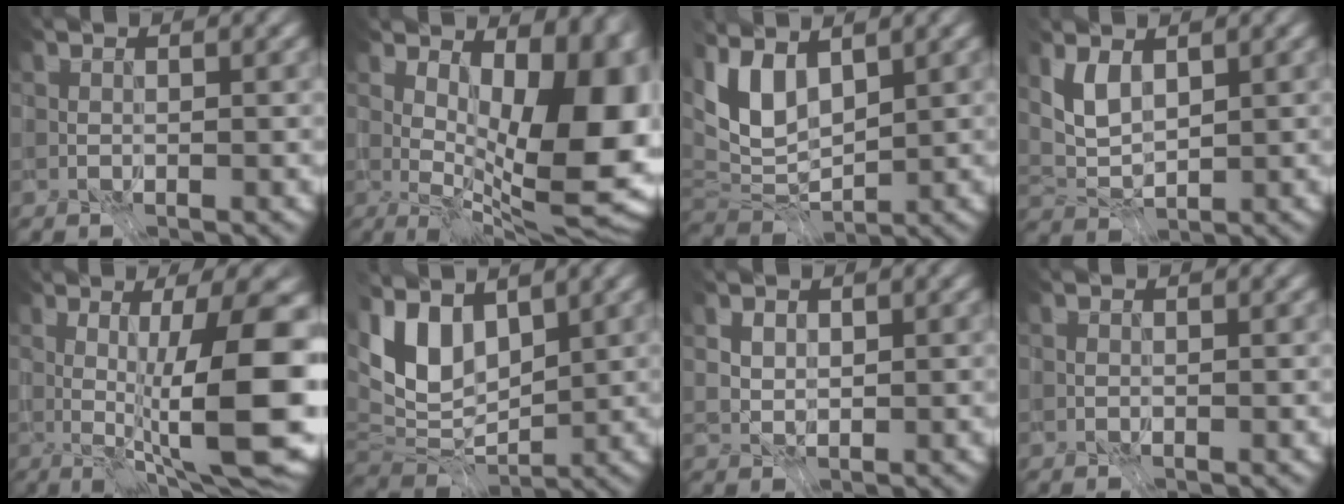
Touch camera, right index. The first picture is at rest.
{"total": 12.2, "force": [1.7, 4.7, 11.1], "torque": [-0.130, -0.013, 0.052]}
{"total": 2.9, "force": [1.4, 0.5, 2.4], "torque": [-0.049, -0.008, 0.033]}
{"total": 1.0, "force": [0.3, -0.9, -0.1], "torque": [-0.003, -0.009, 0.019]}
{"total": 12.0, "force": [-1.6, 1.9, 11.7], "torque": [-0.145, -0.003, -0.010]}
{"total": 4.1, "force": [1.8, 1.5, 3.4], "torque": [-0.077, -0.005, 0.039]}
{"total": 0.9, "force": [0.9, 0.1, 0.0], "torque": [-0.014, -0.002, 0.036]}
{"total": 0.0}